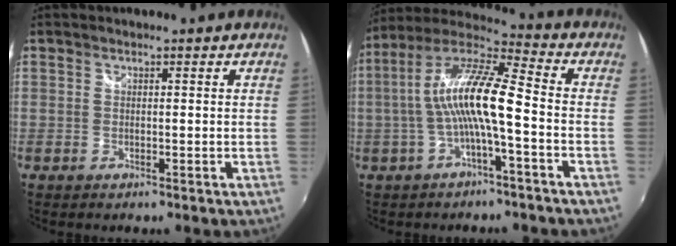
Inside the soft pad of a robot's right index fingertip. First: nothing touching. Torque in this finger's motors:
{"motor_torque": [1.33, -0.59, 1.01, 0.21]}